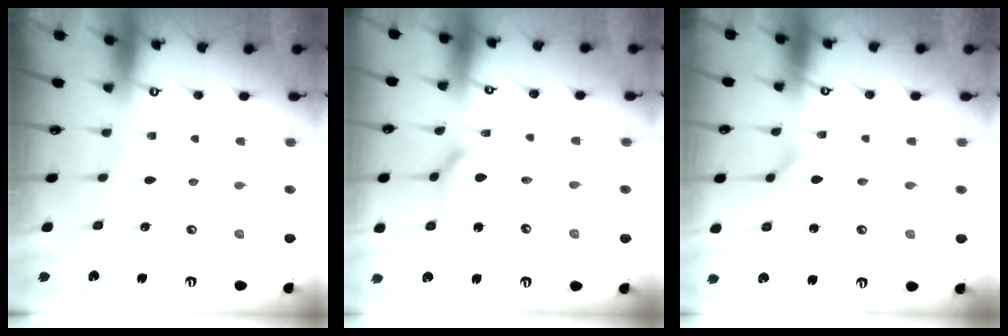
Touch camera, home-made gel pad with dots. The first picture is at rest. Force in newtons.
{"total": 11.2, "press": 11.1, "slide": 1.3}
{"total": 3.7, "press": 3.7, "slide": 0.1}